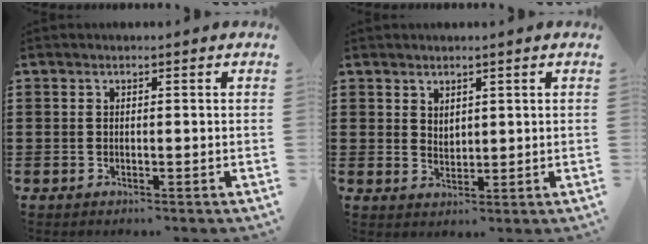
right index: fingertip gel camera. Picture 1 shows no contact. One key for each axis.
{"total": 2.0, "fx": 1.8, "fy": 0.9, "fz": 0.1, "tx": -0.003, "ty": 0.003, "tz": 0.036}